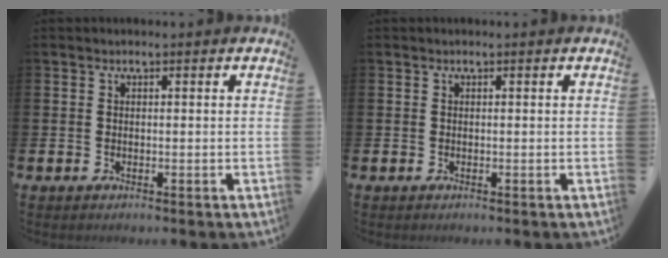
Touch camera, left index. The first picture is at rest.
{"total": 0.0}